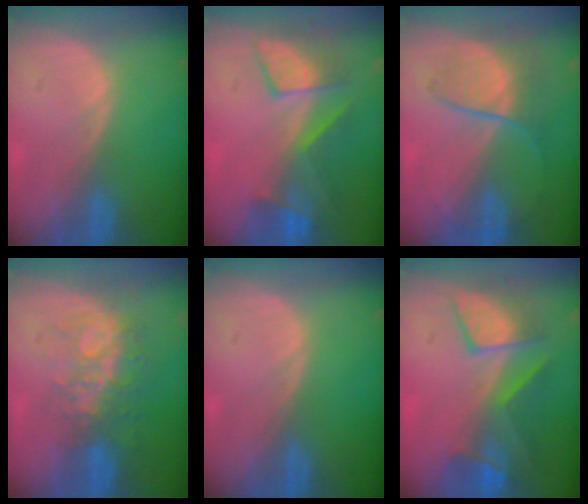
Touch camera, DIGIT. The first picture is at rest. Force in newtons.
{"total": 8.0, "press": 7.3, "slide": 3.4}
{"total": 6.6, "press": 6.2, "slide": 2.3}
{"total": 8.4, "press": 7.0, "slide": 4.5}
{"total": 0.0}
{"total": 7.5, "press": 7.4, "slide": 1.2}